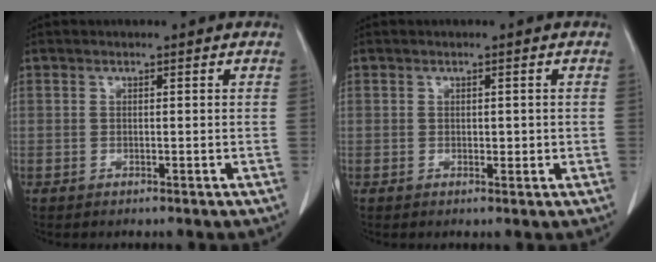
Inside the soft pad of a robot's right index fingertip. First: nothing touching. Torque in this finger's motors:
{"motor_torque": [-0.12, 0.30, 0.01, 0.01]}